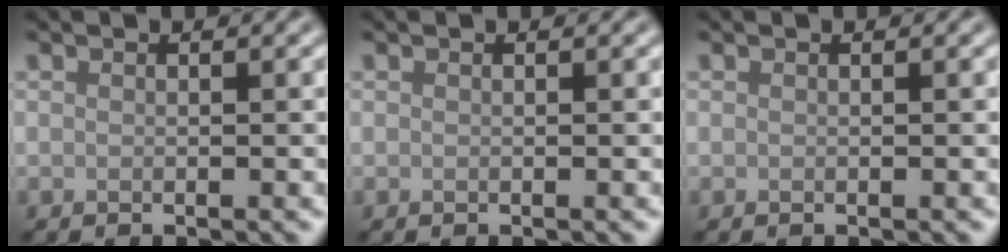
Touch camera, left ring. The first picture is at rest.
{"total": 0.0}
{"total": 0.0}